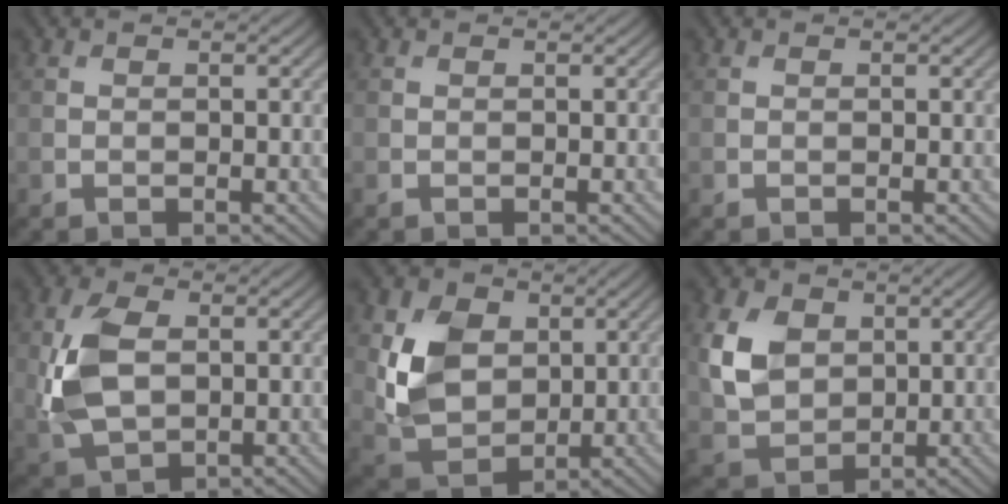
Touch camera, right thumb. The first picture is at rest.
{"total": 0.0}
{"total": 0.0}
{"total": 8.6, "force": [0.6, 5.4, 6.6], "torque": [-0.173, -0.003, 0.010]}
{"total": 9.4, "force": [2.4, 7.0, 5.8], "torque": [-0.148, -0.006, 0.042]}
{"total": 8.0, "force": [1.9, 6.1, 4.7], "torque": [-0.129, 0.000, 0.037]}